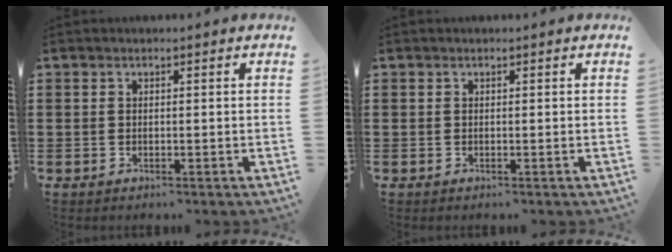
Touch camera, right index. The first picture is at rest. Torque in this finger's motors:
{"motor_torque": [0.33, 0.32, 0.00, 0.01]}